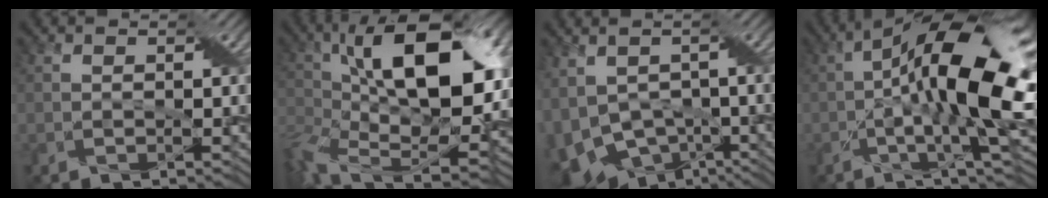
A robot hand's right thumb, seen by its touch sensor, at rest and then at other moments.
{"total": 18.3, "force": [1.4, 9.5, 15.6], "torque": [-0.313, -0.007, 0.024]}
{"total": 10.4, "force": [-2.0, 7.5, 6.9], "torque": [-0.158, -0.033, -0.018]}
{"total": 17.6, "force": [-0.1, 5.6, 16.7], "torque": [-0.280, 0.016, -0.012]}